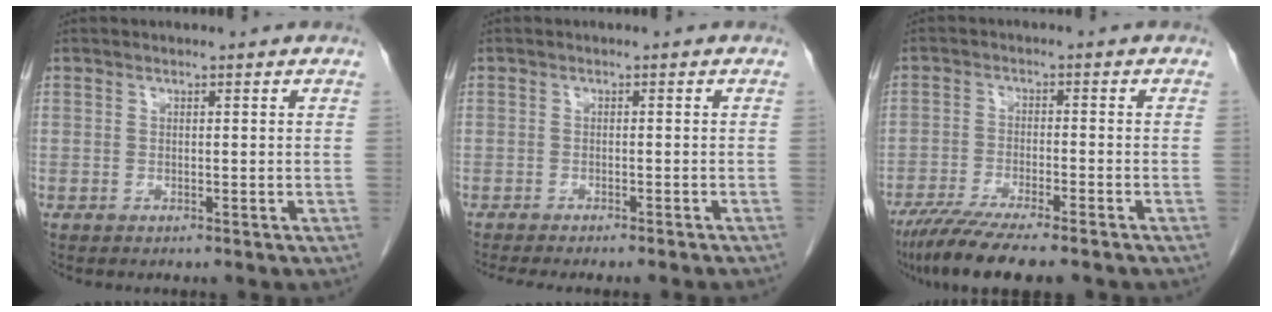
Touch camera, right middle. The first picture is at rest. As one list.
[{"total": 9.4, "force": [-8.3, 0.8, 4.3], "torque": [-0.039, -0.015, -0.104]}, {"total": 11.0, "force": [-8.8, 1.1, 6.6], "torque": [-0.103, -0.026, -0.138]}]